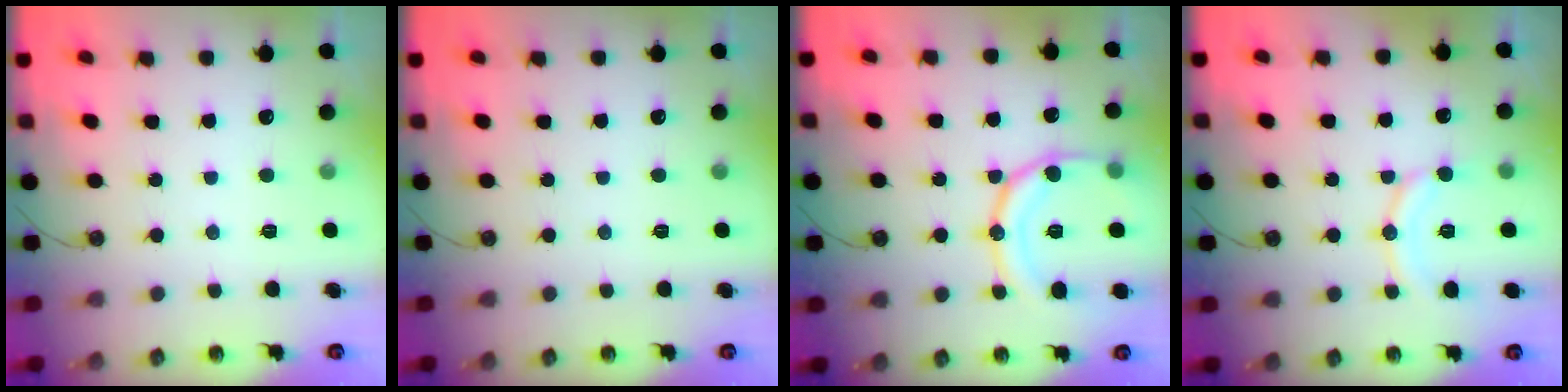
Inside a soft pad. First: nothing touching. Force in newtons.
{"total": 0.0}
{"total": 15.6, "press": 15.5, "slide": 1.7}
{"total": 10.3, "press": 10.3, "slide": 0.6}